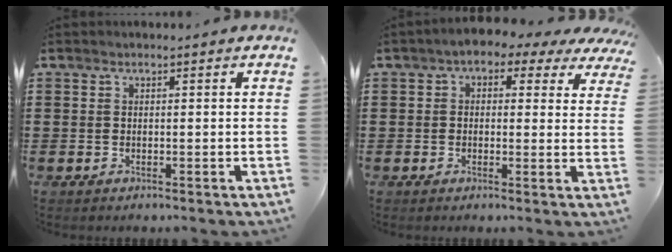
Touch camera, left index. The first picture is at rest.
{"total": 2.5, "force": [0.9, 1.7, 1.6], "torque": [-0.039, 0.001, 0.009]}